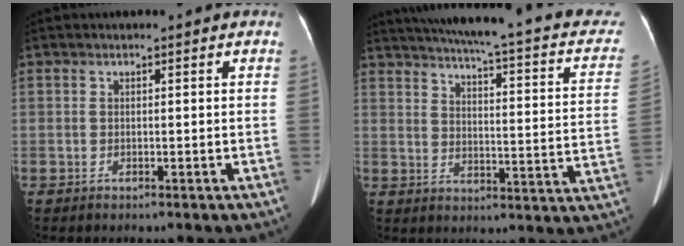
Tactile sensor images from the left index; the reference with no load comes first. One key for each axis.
{"total": 24.5, "fx": 19.5, "fy": 4.3, "fz": 14.3, "tx": -0.204, "ty": -0.010, "tz": 0.225}